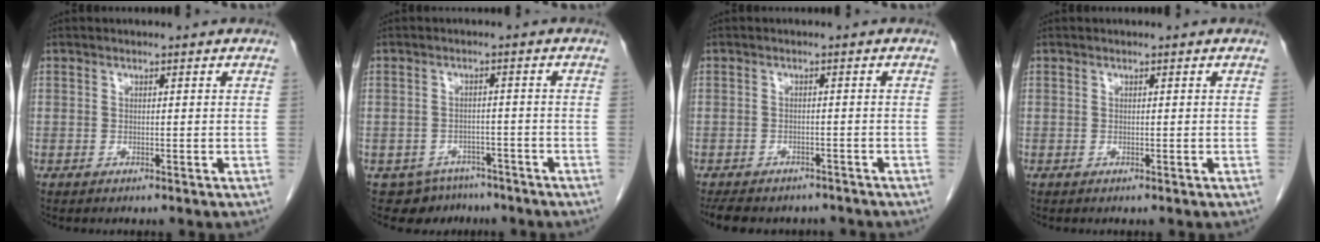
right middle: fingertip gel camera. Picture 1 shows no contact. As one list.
[{"total": 5.6, "force": [-4.5, 3.4, 0.1], "torque": [0.013, 0.014, -0.059]}, {"total": 10.2, "force": [-8.7, 4.2, 3.3], "torque": [-0.065, -0.001, -0.109]}, {"total": 0.0}]